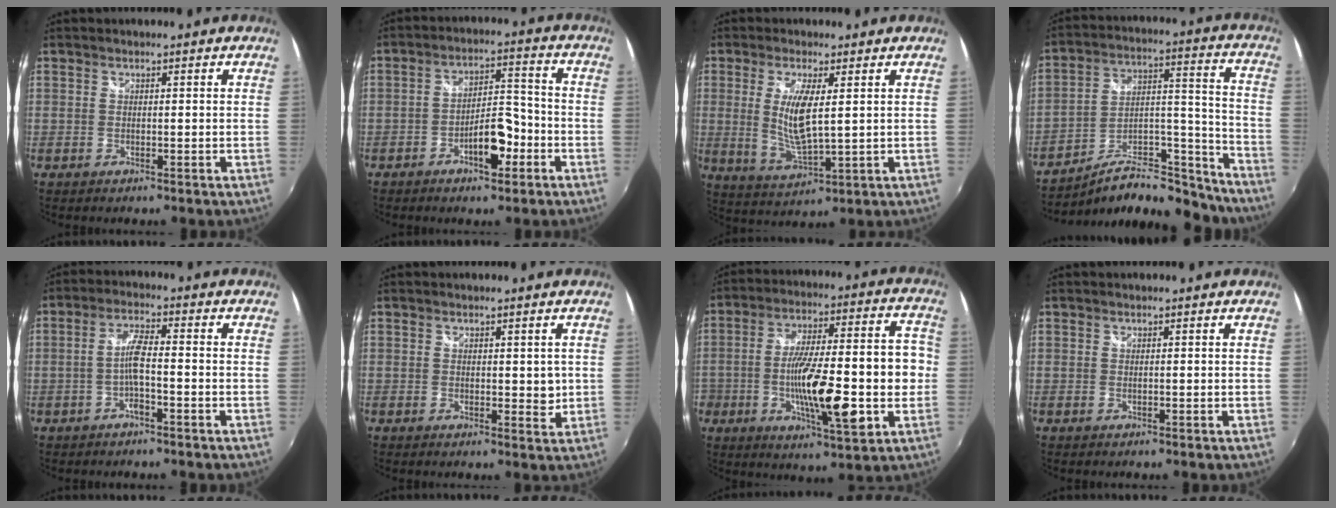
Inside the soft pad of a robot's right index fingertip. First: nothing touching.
{"total": 7.8, "force": [-4.0, 3.1, 5.9], "torque": [-0.100, 0.012, -0.054]}
{"total": 8.5, "force": [1.3, 2.0, 8.1], "torque": [-0.164, -0.014, 0.029]}
{"total": 18.3, "force": [-15.2, 5.9, 8.2], "torque": [-0.116, 0.039, -0.223]}
{"total": 4.5, "force": [-1.7, 0.7, 4.1], "torque": [-0.081, 0.006, -0.031]}
{"total": 2.4, "force": [0.5, 1.6, 1.7], "torque": [-0.020, -0.002, 0.010]}
{"total": 20.0, "force": [-4.7, 5.3, 18.7], "torque": [-0.301, 0.001, -0.068]}
{"total": 0.0}